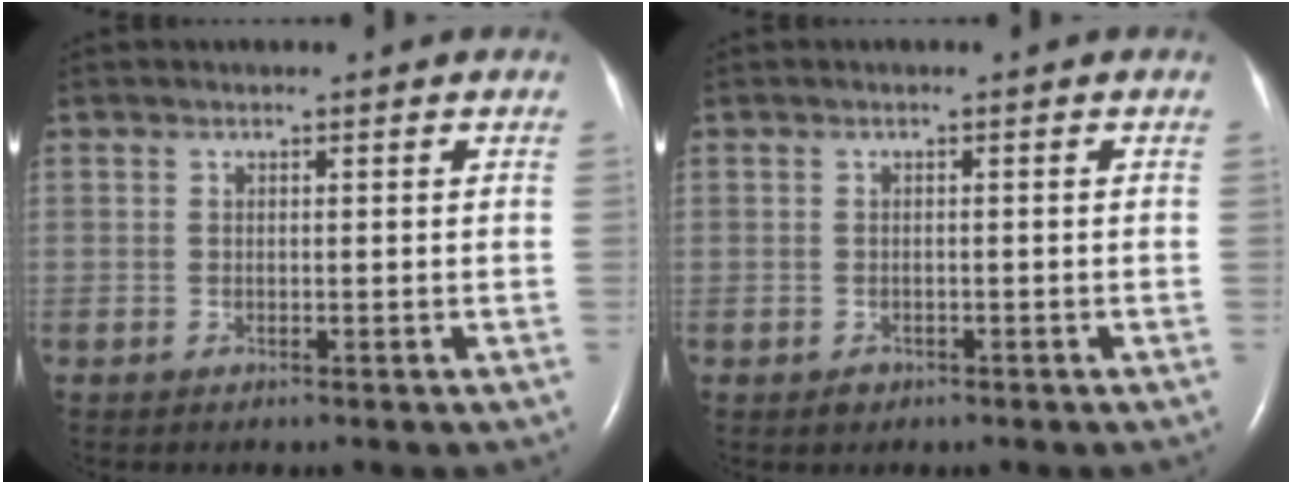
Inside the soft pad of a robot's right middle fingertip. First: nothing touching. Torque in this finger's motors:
{"motor_torque": [0.22, -0.16, 0.01, -0.01]}